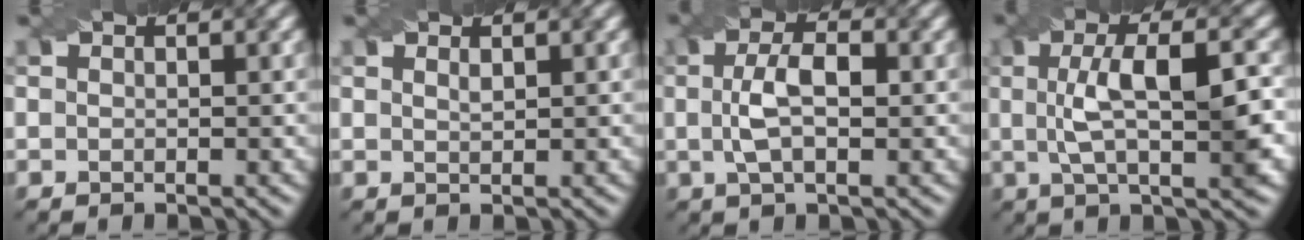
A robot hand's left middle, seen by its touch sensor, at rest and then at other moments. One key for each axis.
{"total": 0.7, "fx": 0.5, "fy": 0.1, "fz": 0.4, "tx": -0.009, "ty": 0.000, "tz": 0.010}
{"total": 4.1, "fx": 0.2, "fy": 1.6, "fz": 3.8, "tx": -0.080, "ty": 0.006, "tz": -0.001}
{"total": 7.3, "fx": 0.6, "fy": 2.1, "fz": 7.0, "tx": -0.114, "ty": 0.012, "tz": 0.007}